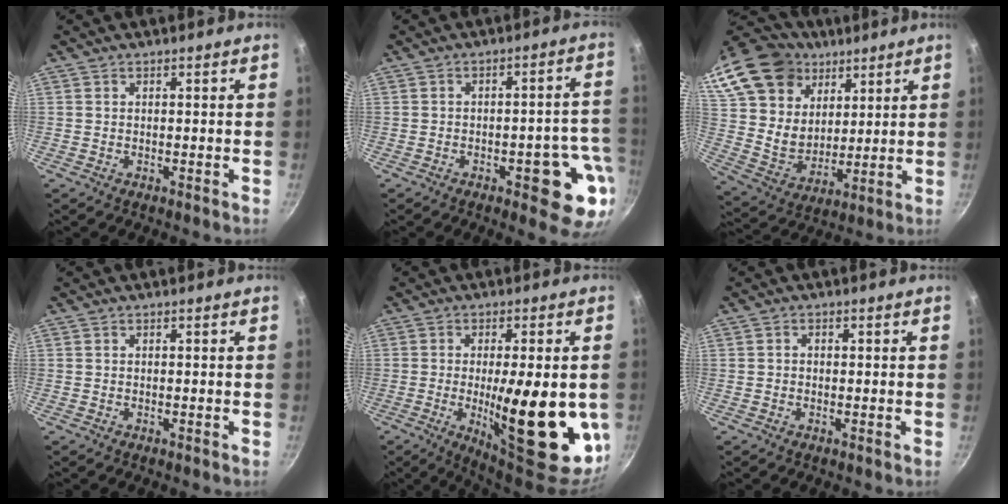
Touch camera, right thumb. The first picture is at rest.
{"total": 11.6, "force": [-4.4, 4.6, 9.7], "torque": [-0.065, 0.028, -0.053]}
{"total": 27.2, "force": [14.5, 19.3, 12.5], "torque": [-0.263, 0.003, 0.276]}
{"total": 0.0}
{"total": 22.1, "force": [-3.4, 7.1, 20.6], "torque": [-0.269, -0.014, -0.036]}
{"total": 0.8, "force": [-0.1, 0.7, 0.4], "torque": [-0.006, 0.004, -0.002]}